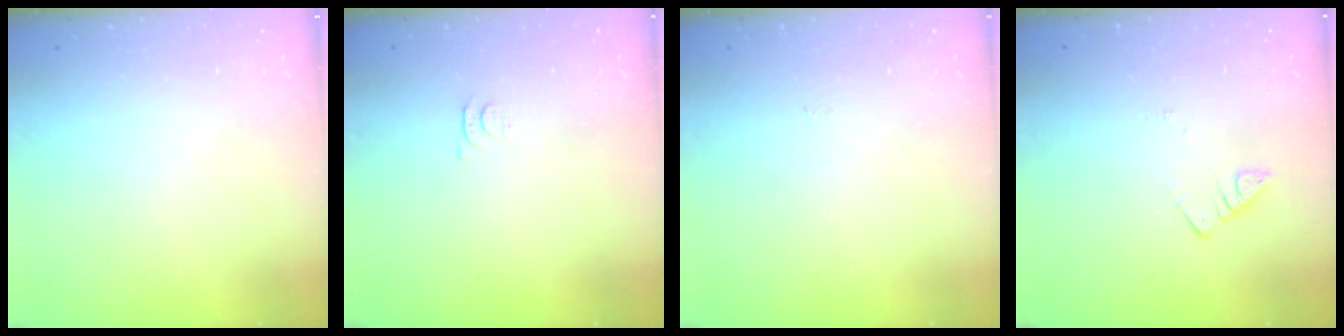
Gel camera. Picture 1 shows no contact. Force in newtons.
{"total": 3.4, "press": 3.4, "slide": 0.5}
{"total": 3.1, "press": 3.1, "slide": 0.4}
{"total": 2.5, "press": 2.5, "slide": 0.3}